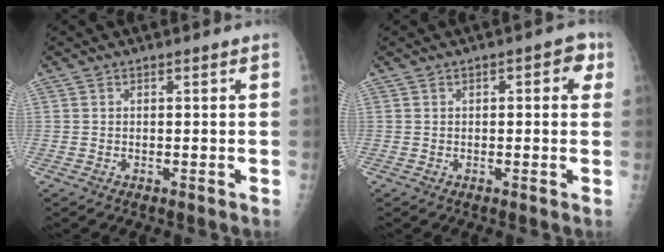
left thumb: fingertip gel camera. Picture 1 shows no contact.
{"total": 3.6, "force": [1.1, 1.7, 2.9], "torque": [-0.015, 0.004, 0.005]}